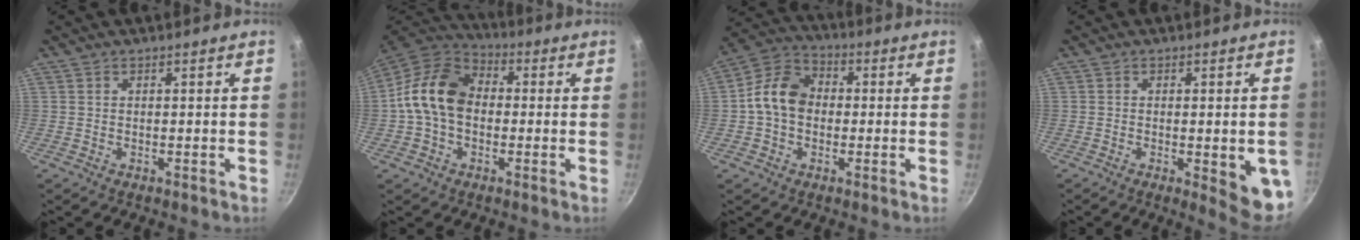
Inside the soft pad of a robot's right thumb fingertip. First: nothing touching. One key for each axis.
{"total": 13.4, "fx": -0.2, "fy": 9.8, "fz": 9.0, "tx": -0.135, "ty": 0.032, "tz": -0.023}
{"total": 10.3, "fx": -0.3, "fy": 7.9, "fz": 6.5, "tx": -0.088, "ty": 0.027, "tz": -0.027}
{"total": 8.5, "fx": -1.7, "fy": 2.2, "fz": 8.0, "tx": -0.083, "ty": -0.007, "tz": -0.016}